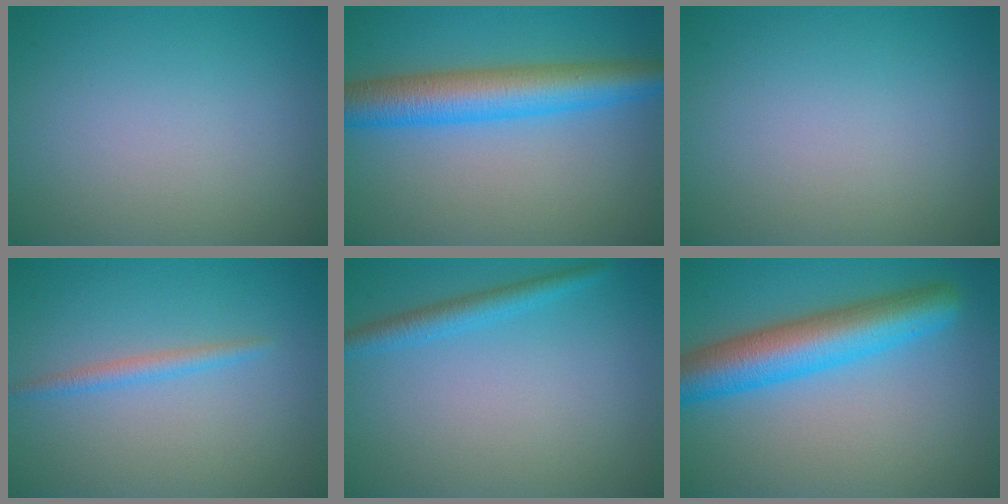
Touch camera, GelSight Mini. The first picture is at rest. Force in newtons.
{"total": 7.1, "press": 7.1, "slide": 0.1}
{"total": 0.0}
{"total": 1.5, "press": 1.5, "slide": 0.1}
{"total": 2.2, "press": 2.2, "slide": 0.1}
{"total": 7.6, "press": 7.6, "slide": 0.2}